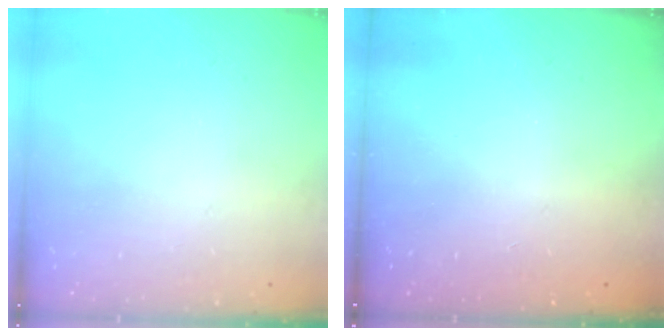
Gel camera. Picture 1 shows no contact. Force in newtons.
{"total": 2.3, "press": 2.2, "slide": 0.7}